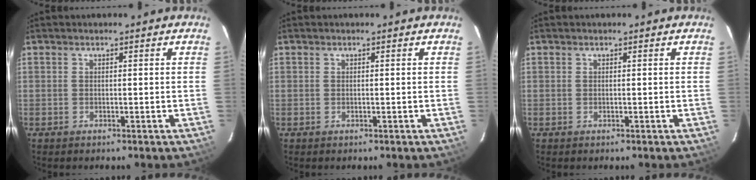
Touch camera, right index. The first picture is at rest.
{"total": 0.0}
{"total": 0.0}